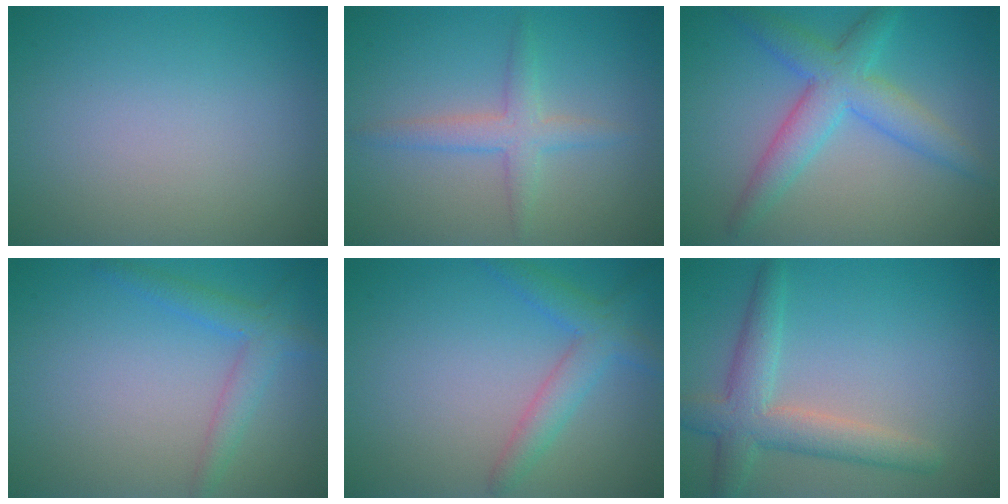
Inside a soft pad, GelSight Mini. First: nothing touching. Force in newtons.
{"total": 2.6, "press": 2.6, "slide": 0.1}
{"total": 5.1, "press": 5.1, "slide": 0.1}
{"total": 2.7, "press": 2.7, "slide": 0.1}
{"total": 2.2, "press": 2.2, "slide": 0.2}
{"total": 4.4, "press": 4.4, "slide": 0.1}